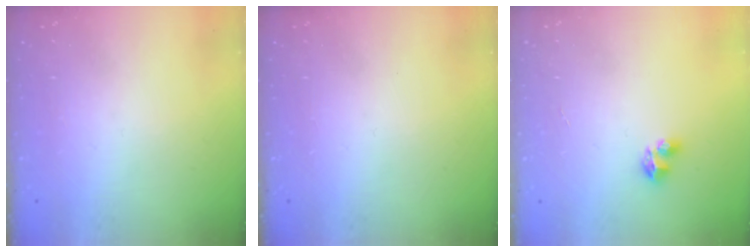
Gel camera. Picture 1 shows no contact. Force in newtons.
{"total": 0.0}
{"total": 4.7, "press": 4.6, "slide": 0.9}